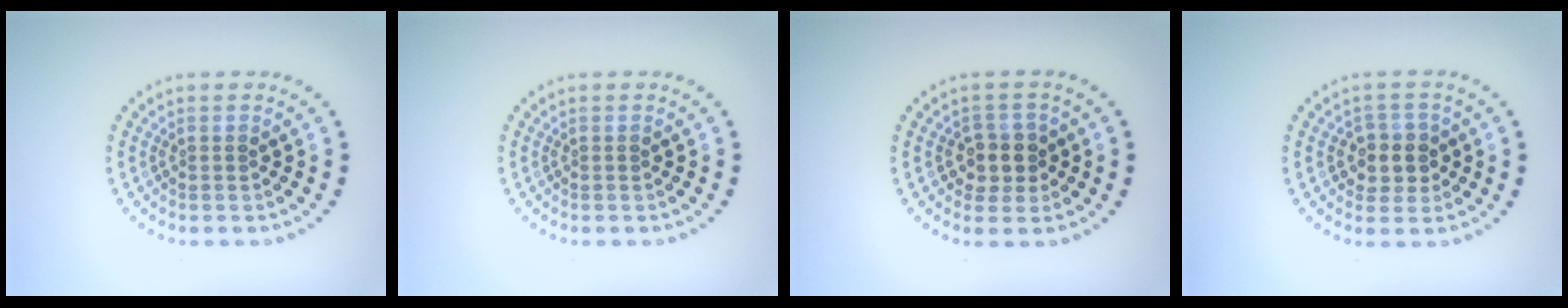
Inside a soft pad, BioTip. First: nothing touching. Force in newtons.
{"total": 0.0}
{"total": 2.7, "press": 2.5, "slide": 1.0}
{"total": 2.8, "press": 2.6, "slide": 1.0}